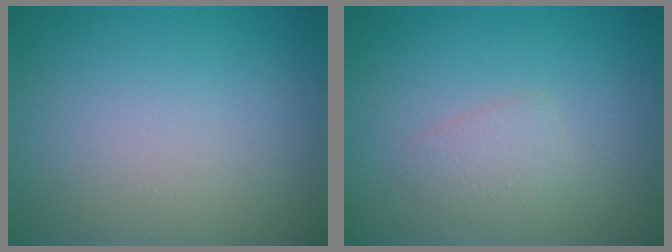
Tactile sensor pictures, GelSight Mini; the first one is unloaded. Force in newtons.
{"total": 1.5, "press": 1.5, "slide": 0.1}